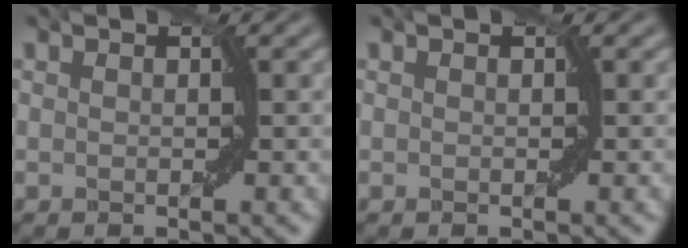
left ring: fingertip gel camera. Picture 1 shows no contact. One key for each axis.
{"total": 0.0}